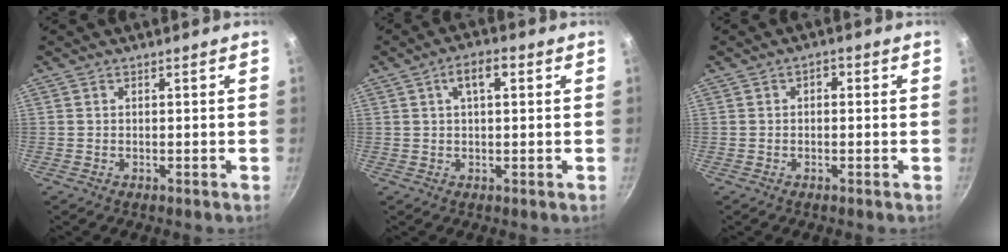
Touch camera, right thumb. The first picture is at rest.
{"total": 5.0, "force": [1.6, 2.3, 4.2], "torque": [-0.063, 0.013, 0.024]}
{"total": 1.7, "force": [0.2, 1.2, 1.2], "torque": [-0.015, 0.007, -0.002]}